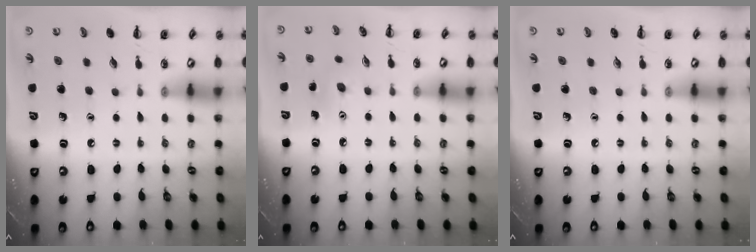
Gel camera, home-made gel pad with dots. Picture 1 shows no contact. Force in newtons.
{"total": 4.6, "press": 4.4, "slide": 1.2}
{"total": 0.0}